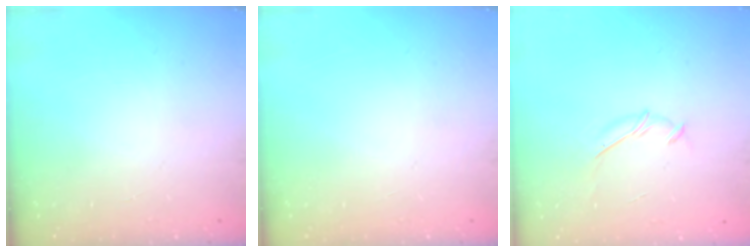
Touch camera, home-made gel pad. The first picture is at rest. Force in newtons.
{"total": 0.0}
{"total": 5.3, "press": 5.1, "slide": 1.0}